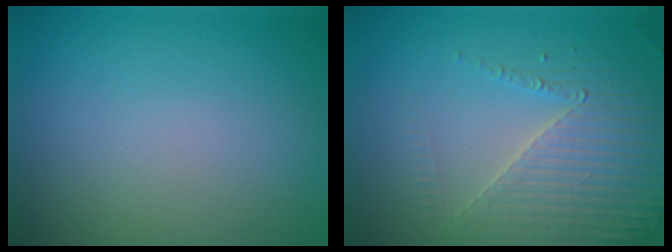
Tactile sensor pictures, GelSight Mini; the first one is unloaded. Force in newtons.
{"total": 4.3, "press": 4.1, "slide": 1.4}